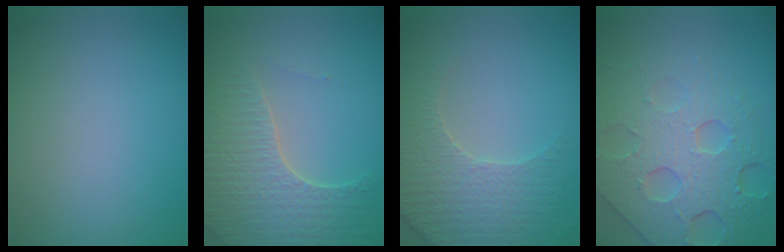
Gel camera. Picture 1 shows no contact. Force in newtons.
{"total": 4.4, "press": 4.3, "slide": 1.1}
{"total": 4.5, "press": 3.9, "slide": 2.4}
{"total": 6.8, "press": 5.4, "slide": 4.2}